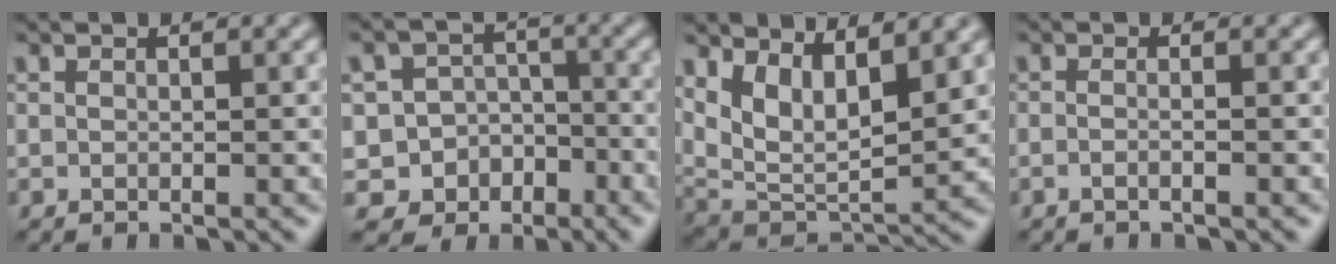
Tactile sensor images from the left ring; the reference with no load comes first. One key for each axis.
{"total": 6.8, "fx": -4.0, "fy": 5.4, "fz": 1.4, "tx": -0.002, "ty": -0.006, "tz": -0.072}
{"total": 7.6, "fx": 3.4, "fy": 3.6, "fz": 5.8, "tx": -0.115, "ty": -0.018, "tz": 0.067}
{"total": 1.5, "fx": -0.4, "fy": 0.7, "fz": 1.3, "tx": -0.002, "ty": -0.012, "tz": -0.023}